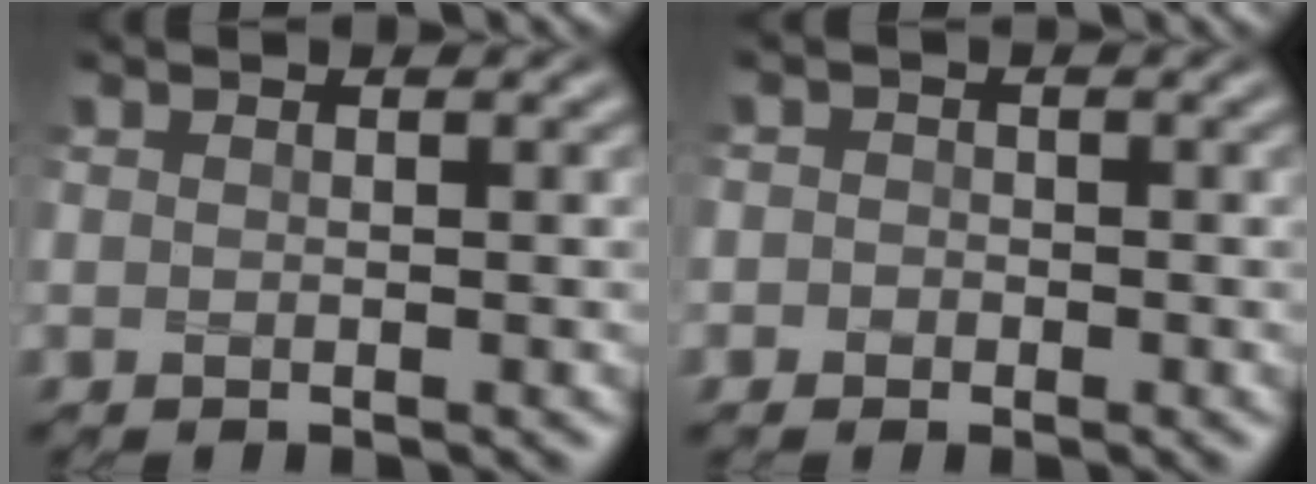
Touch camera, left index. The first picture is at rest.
{"total": 1.5, "force": [-0.2, 1.5, 0.4], "torque": [0.011, 0.003, -0.018]}